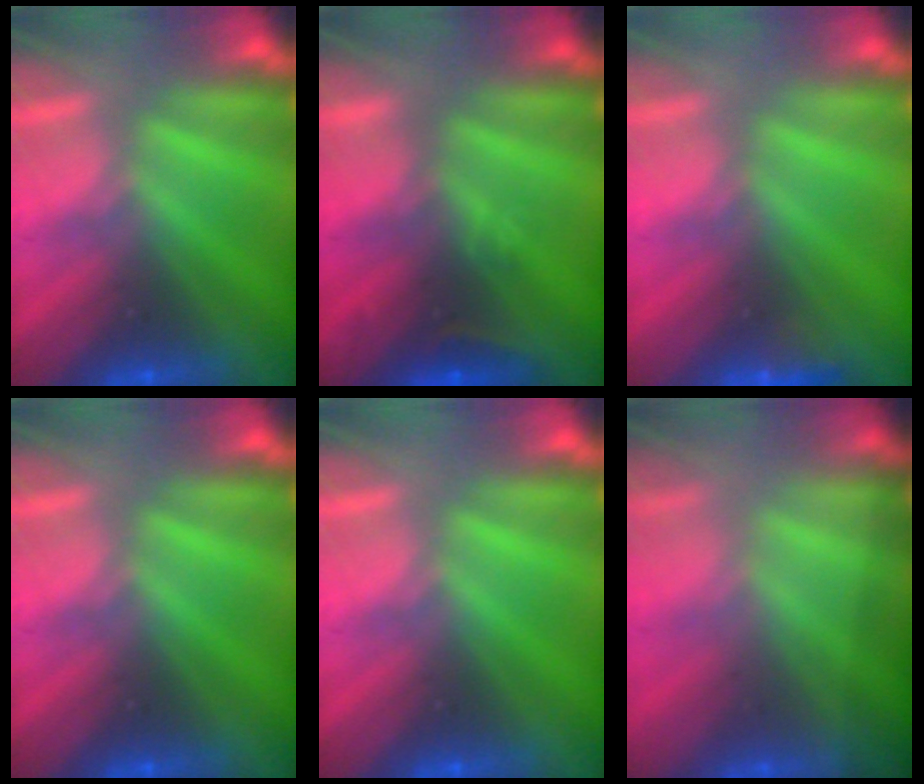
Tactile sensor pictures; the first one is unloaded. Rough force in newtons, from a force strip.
{"total": 2.8}
{"total": 2.9}
{"total": 0.0}
{"total": 0.0}
{"total": 1.5}